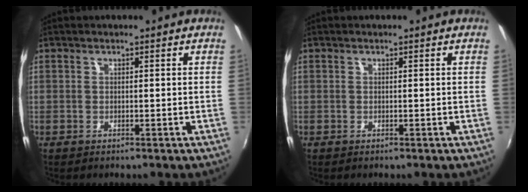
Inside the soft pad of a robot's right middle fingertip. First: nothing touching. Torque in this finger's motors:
{"motor_torque": [0.00, 0.00, 0.00, 0.01]}